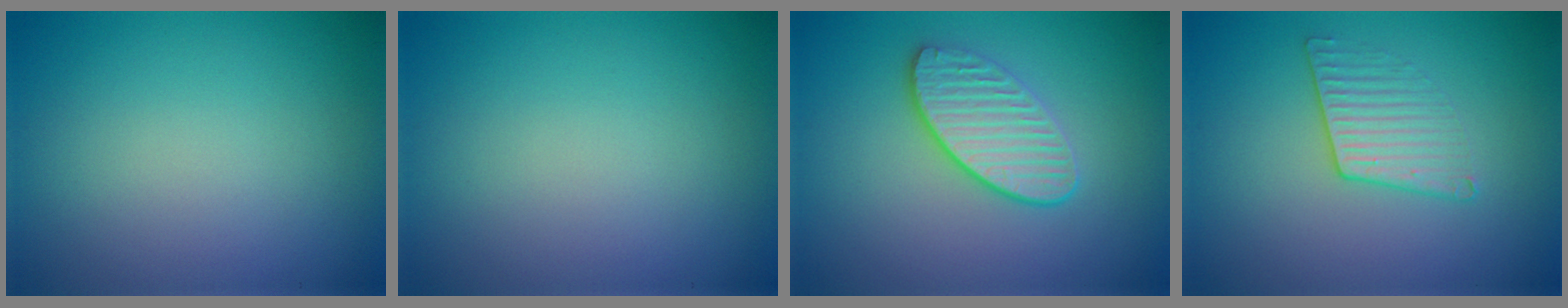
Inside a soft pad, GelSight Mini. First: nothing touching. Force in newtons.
{"total": 0.0}
{"total": 3.4, "press": 3.1, "slide": 1.4}
{"total": 2.0, "press": 1.5, "slide": 1.3}